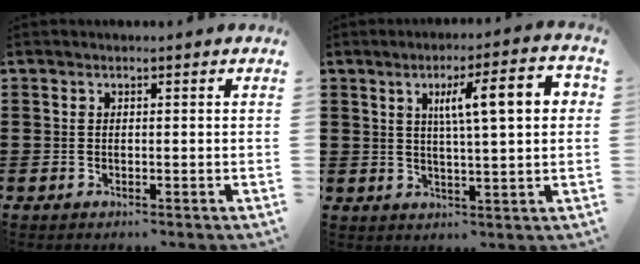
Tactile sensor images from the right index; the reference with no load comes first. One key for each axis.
{"total": 9.2, "fx": 2.4, "fy": 1.7, "fz": 8.7, "tx": -0.155, "ty": 0.001, "tz": 0.031}